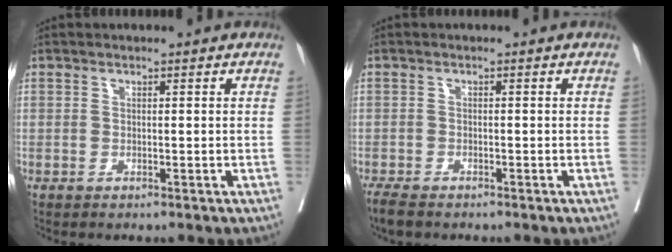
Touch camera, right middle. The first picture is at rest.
{"total": 3.2, "force": [-2.7, 1.0, 1.4], "torque": [-0.030, -0.011, -0.044]}